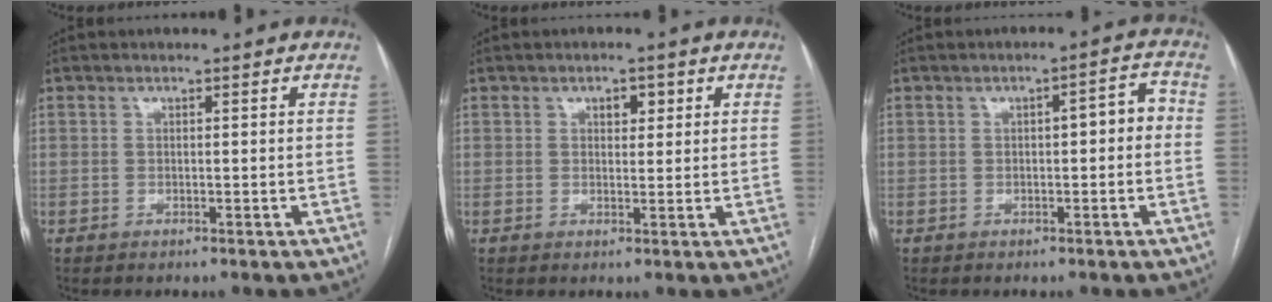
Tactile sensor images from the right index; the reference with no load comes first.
{"total": 2.4, "force": [1.1, 1.4, 1.7], "torque": [-0.022, 0.005, 0.016]}
{"total": 3.9, "force": [0.0, 1.2, 3.7], "torque": [-0.046, 0.025, -0.003]}